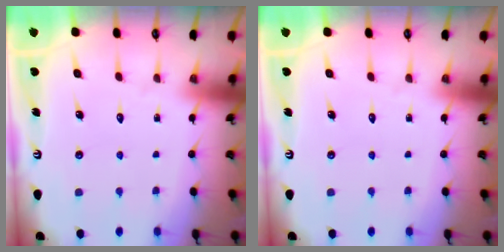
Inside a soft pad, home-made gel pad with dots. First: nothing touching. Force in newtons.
{"total": 0.0}